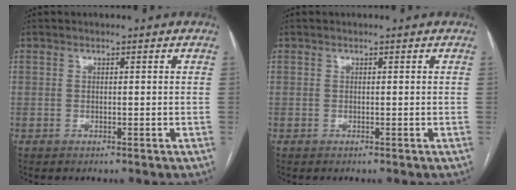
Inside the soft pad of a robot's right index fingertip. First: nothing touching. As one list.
[{"total": 0.0}]